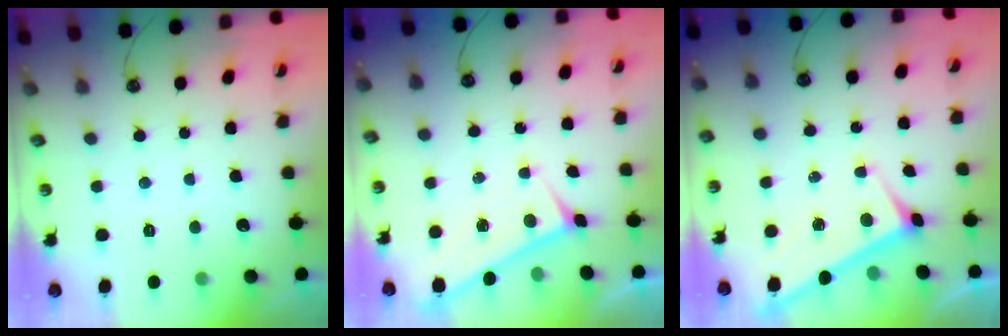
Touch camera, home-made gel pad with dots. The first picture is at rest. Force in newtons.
{"total": 0.0}
{"total": 3.4, "press": 3.4, "slide": 0.2}